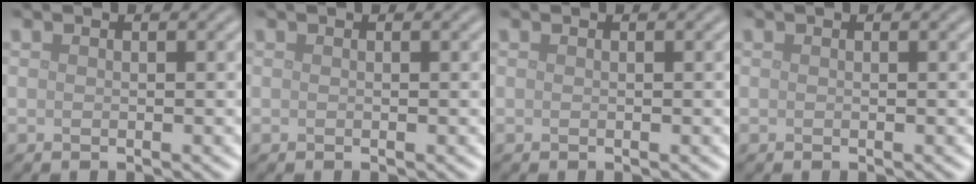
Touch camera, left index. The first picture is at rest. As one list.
[{"total": 0.0}, {"total": 0.0}, {"total": 0.0}]